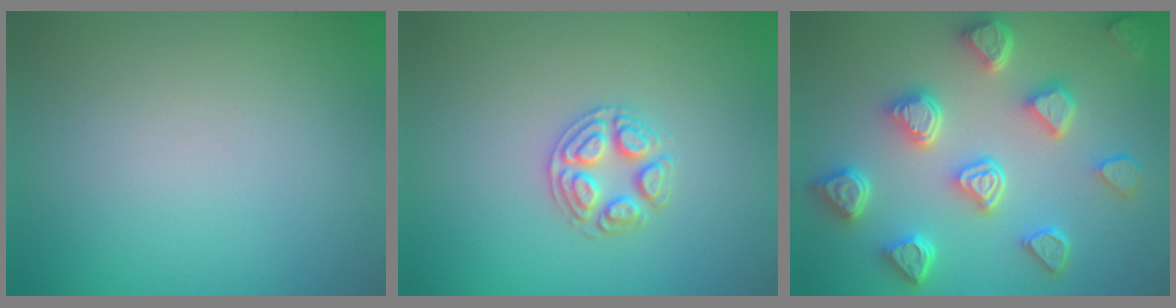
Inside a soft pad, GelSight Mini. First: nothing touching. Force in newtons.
{"total": 2.5, "press": 2.5, "slide": 0.4}
{"total": 7.2, "press": 5.9, "slide": 4.2}